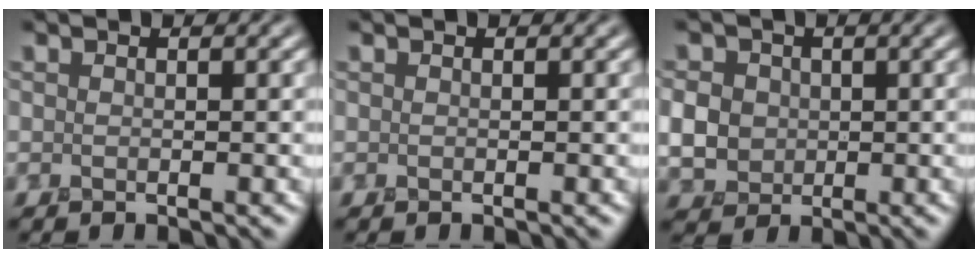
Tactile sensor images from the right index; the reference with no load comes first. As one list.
[{"total": 0.0}, {"total": 3.9, "force": [-0.1, 3.5, 1.8], "torque": [-0.047, 0.001, -0.003]}]